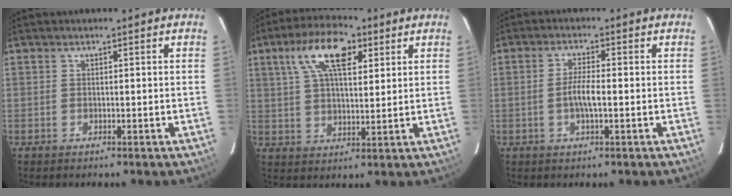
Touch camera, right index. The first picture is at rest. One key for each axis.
{"total": 12.0, "fx": 5.6, "fy": 4.8, "fz": 9.4, "tx": -0.175, "ty": 0.027, "tz": 0.098}
{"total": 3.8, "fx": -0.7, "fy": 0.3, "fz": 3.7, "tx": -0.070, "ty": 0.001, "tz": -0.014}